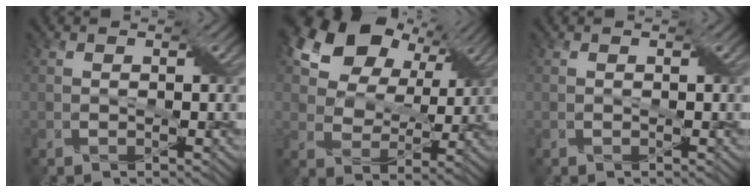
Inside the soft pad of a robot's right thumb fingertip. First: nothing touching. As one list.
[{"total": 17.2, "force": [8.9, 11.3, 9.4], "torque": [-0.222, 0.063, 0.166]}, {"total": 0.0}]